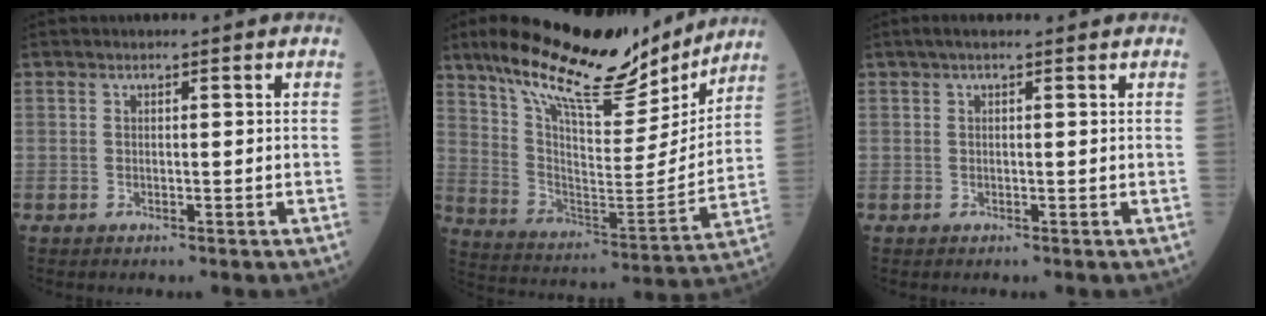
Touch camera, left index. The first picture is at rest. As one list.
[{"total": 23.4, "force": [18.5, 6.4, 12.9], "torque": [-0.219, -0.007, 0.292]}, {"total": 3.6, "force": [2.7, 0.7, 2.3], "torque": [-0.034, 0.029, 0.041]}]